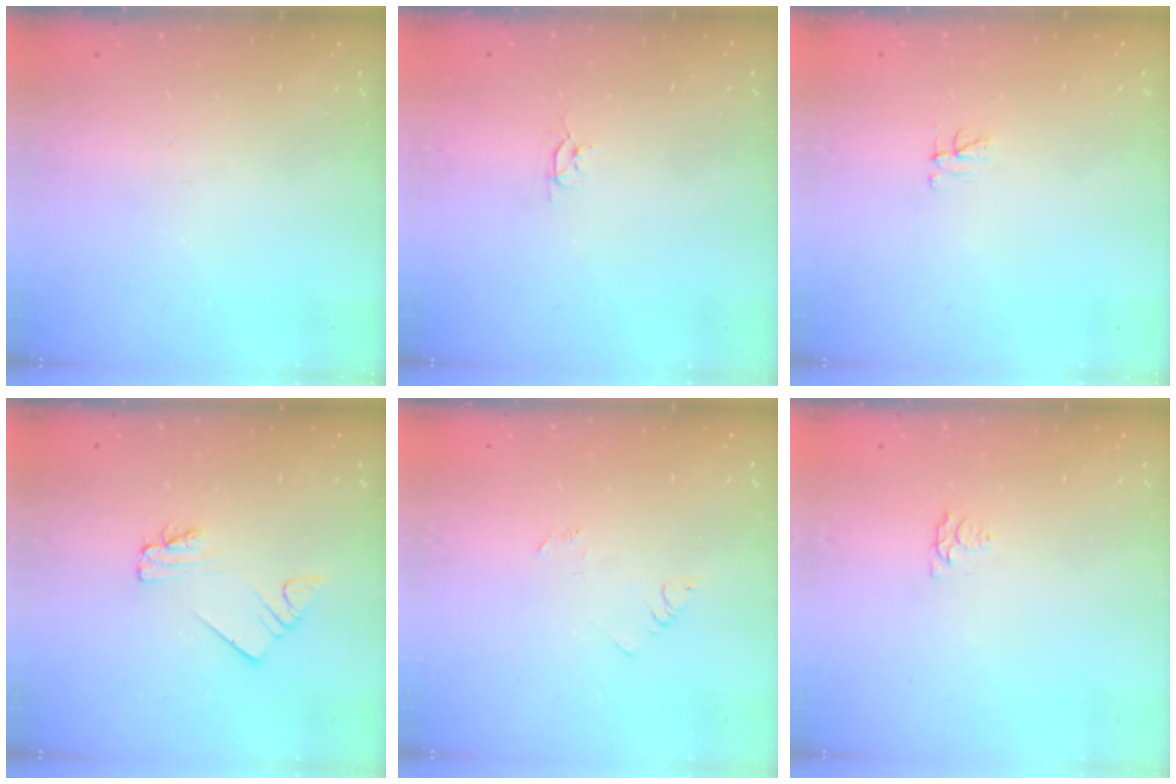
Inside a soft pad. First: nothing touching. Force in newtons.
{"total": 2.6, "press": 2.6, "slide": 0.3}
{"total": 3.1, "press": 3.1, "slide": 0.4}
{"total": 2.0, "press": 2.0, "slide": 0.1}
{"total": 2.9, "press": 2.9, "slide": 0.3}
{"total": 3.2, "press": 3.2, "slide": 0.5}